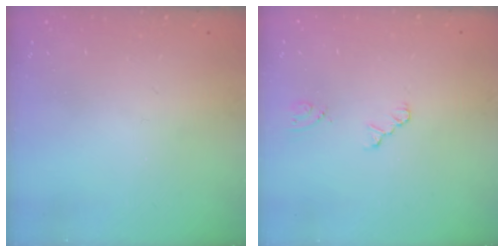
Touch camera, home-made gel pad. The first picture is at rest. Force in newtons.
{"total": 1.2, "press": 1.2, "slide": 0.2}